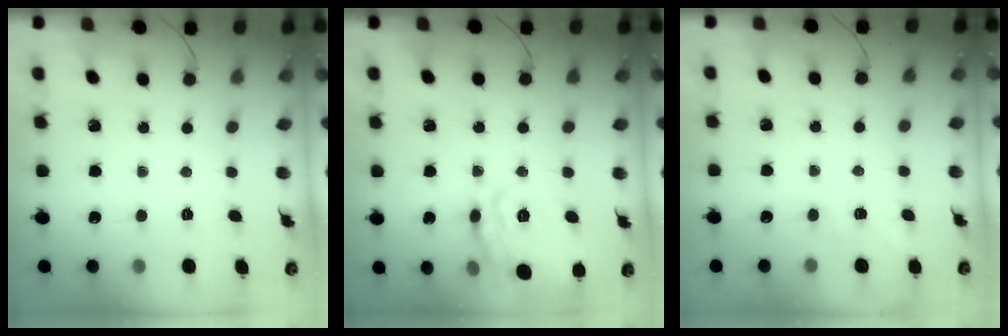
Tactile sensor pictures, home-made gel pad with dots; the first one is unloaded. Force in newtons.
{"total": 20.1, "press": 20.1, "slide": 0.4}
{"total": 6.6, "press": 6.4, "slide": 1.7}